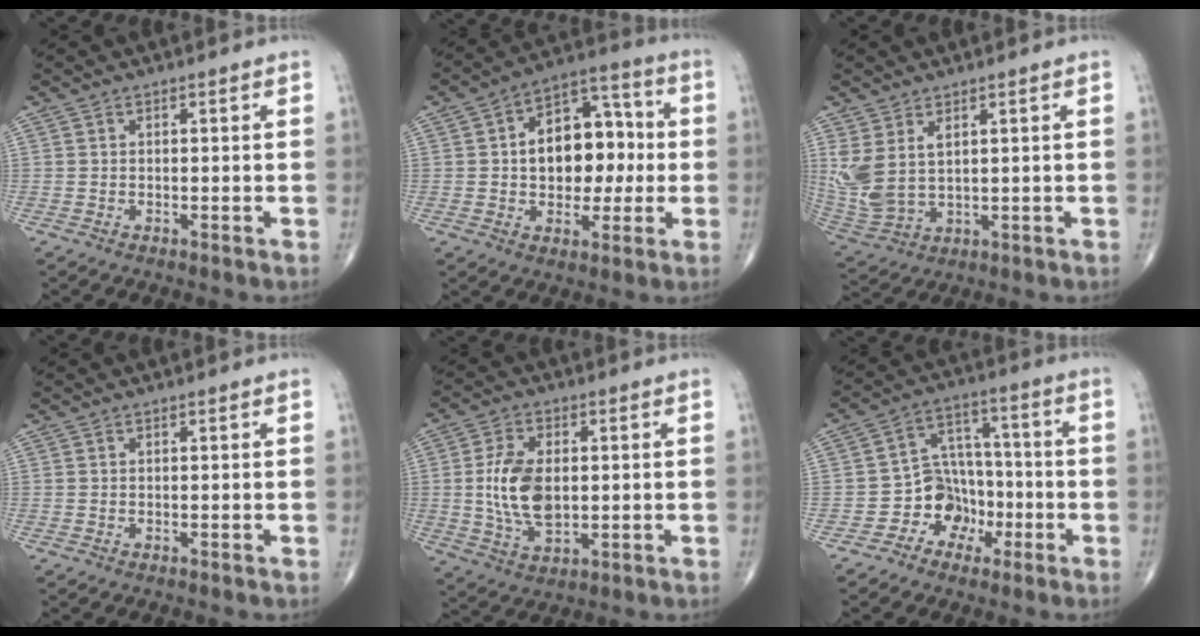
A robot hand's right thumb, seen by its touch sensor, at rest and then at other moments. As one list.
[{"total": 15.3, "force": [0.6, 10.1, 11.4], "torque": [-0.122, 0.035, 0.007]}, {"total": 9.1, "force": [3.0, 5.0, 7.1], "torque": [-0.167, -0.011, 0.078]}, {"total": 0.0}, {"total": 11.1, "force": [0.4, 6.5, 9.0], "torque": [-0.169, -0.005, 0.013]}, {"total": 9.0, "force": [-3.7, 7.4, 3.4], "torque": [-0.006, 0.052, -0.068]}]